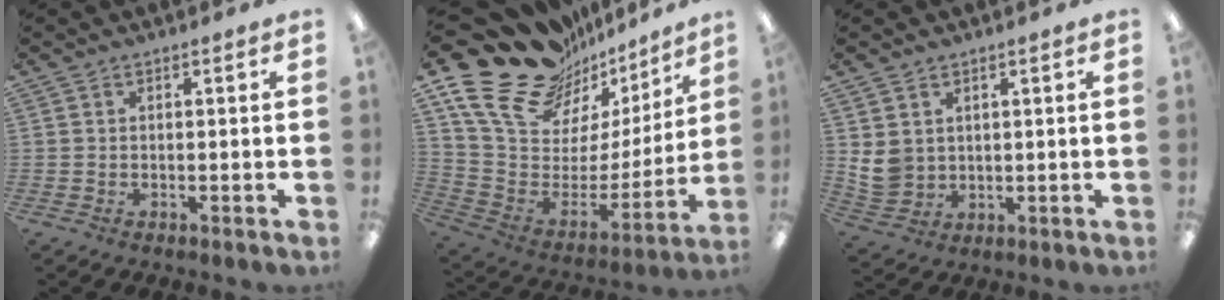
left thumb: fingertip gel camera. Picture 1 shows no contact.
{"total": 22.7, "force": [16.5, 12.2, 9.6], "torque": [-0.153, -0.124, 0.302]}
{"total": 5.9, "force": [2.0, 5.2, 1.9], "torque": [-0.037, -0.004, 0.043]}